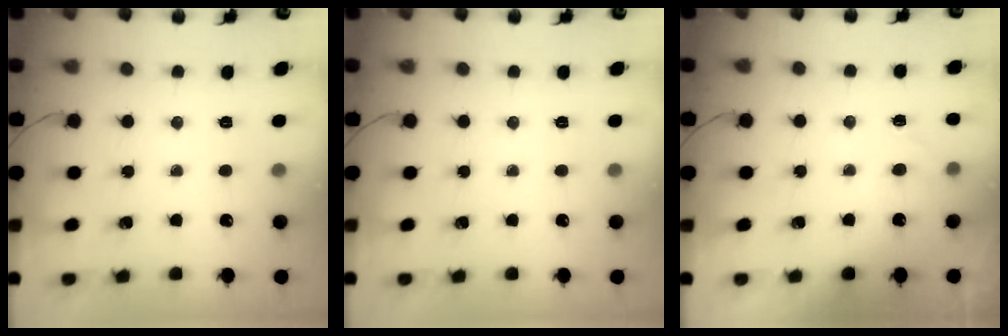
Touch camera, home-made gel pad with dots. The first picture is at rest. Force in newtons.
{"total": 0.0}
{"total": 3.8, "press": 3.6, "slide": 1.3}